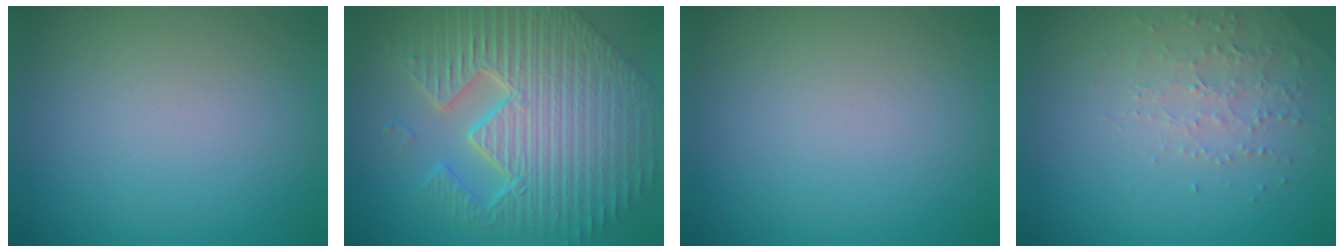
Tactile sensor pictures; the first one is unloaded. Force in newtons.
{"total": 11.6, "press": 7.4, "slide": 8.9}
{"total": 0.0}
{"total": 2.2, "press": 2.1, "slide": 0.6}